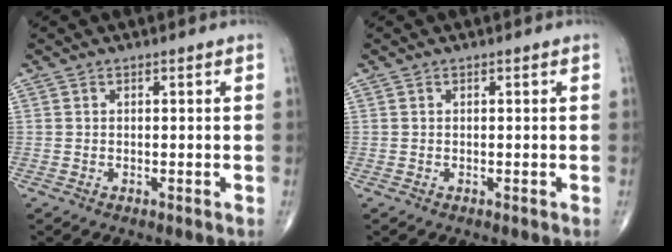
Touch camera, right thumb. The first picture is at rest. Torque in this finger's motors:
{"motor_torque": [0.00, 0.01, -0.04, -0.02, 0.00]}